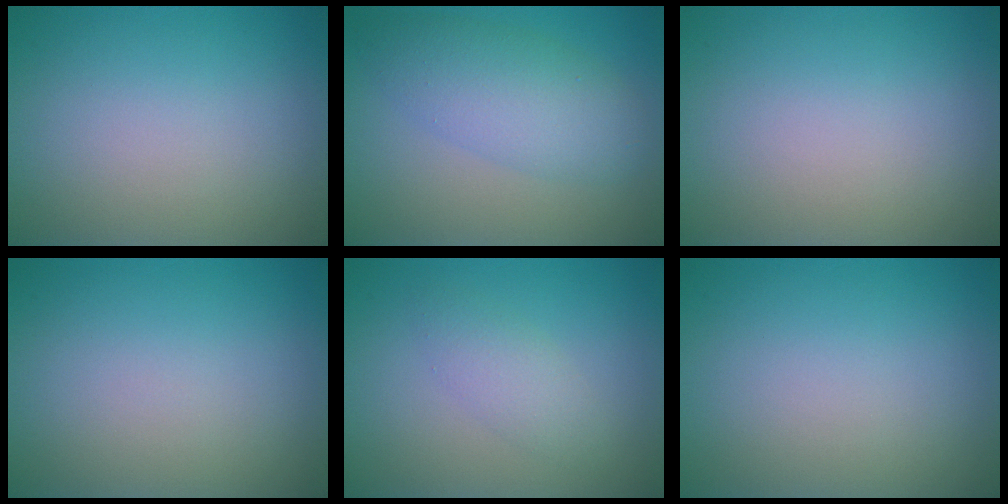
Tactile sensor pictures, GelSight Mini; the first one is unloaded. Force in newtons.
{"total": 5.0, "press": 5.0, "slide": 0.2}
{"total": 0.0}
{"total": 0.0}
{"total": 2.0, "press": 2.0, "slide": 0.1}
{"total": 0.0}